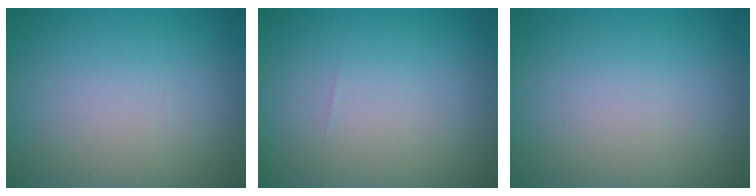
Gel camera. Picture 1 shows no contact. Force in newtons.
{"total": 0.0}
{"total": 0.0}